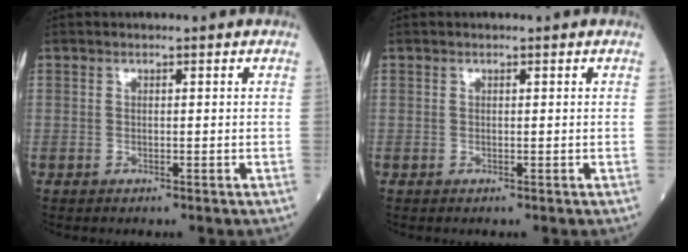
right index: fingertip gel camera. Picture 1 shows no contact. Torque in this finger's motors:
{"motor_torque": [-0.01, 0.01, -0.01, 0.00]}